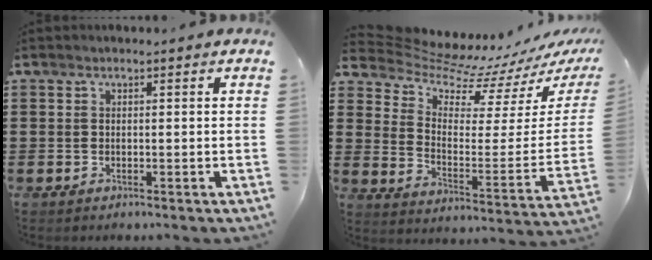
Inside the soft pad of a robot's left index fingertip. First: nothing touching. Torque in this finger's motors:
{"motor_torque": [-1.10, -1.04, -0.45, -0.15]}